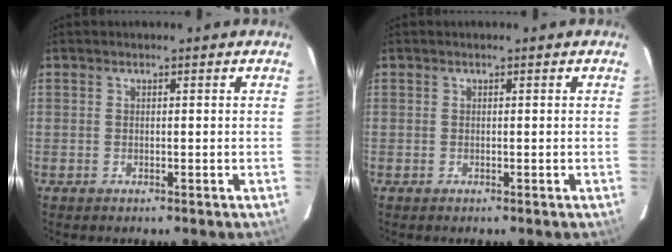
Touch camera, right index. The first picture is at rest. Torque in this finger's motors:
{"motor_torque": [0.04, 0.03, 0.00, 0.00]}